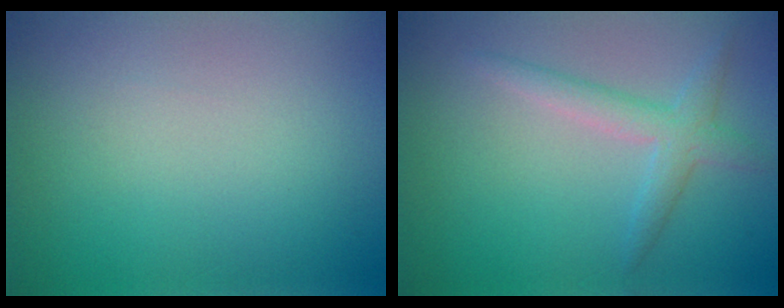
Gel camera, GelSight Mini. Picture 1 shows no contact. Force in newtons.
{"total": 2.5, "press": 2.5, "slide": 0.1}